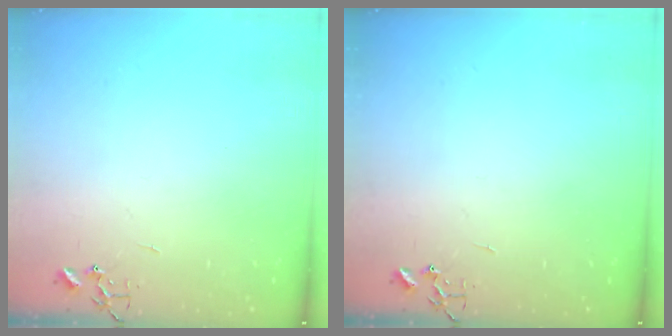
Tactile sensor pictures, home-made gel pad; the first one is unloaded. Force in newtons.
{"total": 0.0}